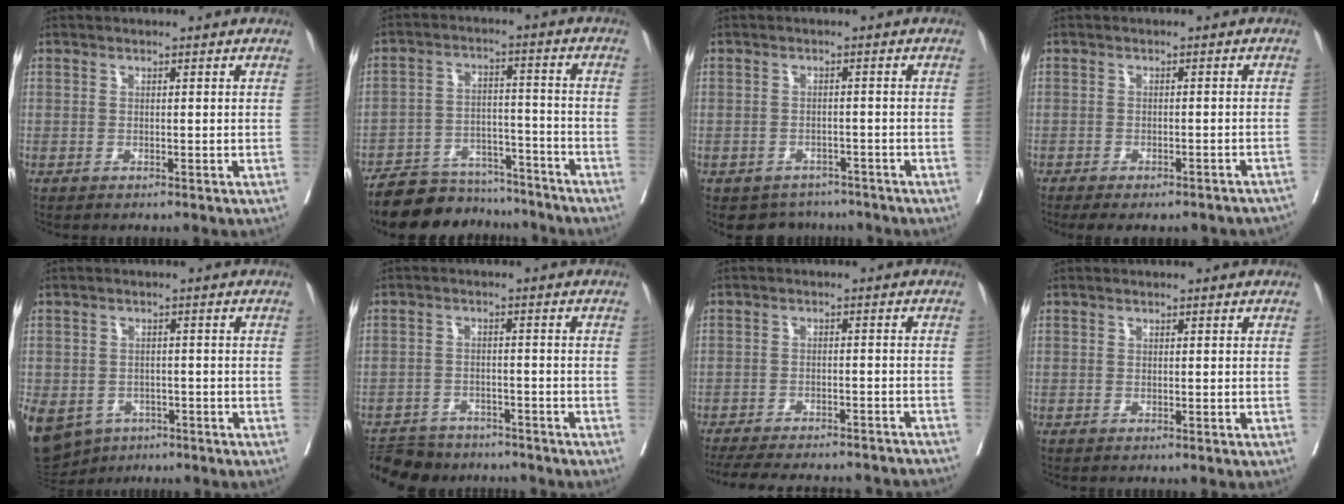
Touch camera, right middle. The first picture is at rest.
{"total": 14.0, "force": [-12.8, 4.4, 3.5], "torque": [-0.051, 0.019, -0.193]}
{"total": 4.2, "force": [-3.6, 2.2, -0.1], "torque": [0.014, 0.011, -0.047]}
{"total": 11.2, "force": [-9.7, 3.5, 4.6], "torque": [-0.070, 0.000, -0.105]}
{"total": 19.5, "force": [-9.0, 15.4, 7.9], "torque": [-0.273, -0.015, -0.122]}
{"total": 9.8, "force": [-8.8, 3.8, 2.1], "torque": [-0.039, 0.004, -0.123]}
{"total": 21.1, "force": [-19.0, 4.6, 7.8], "torque": [-0.155, -0.024, -0.240]}
{"total": 0.0}